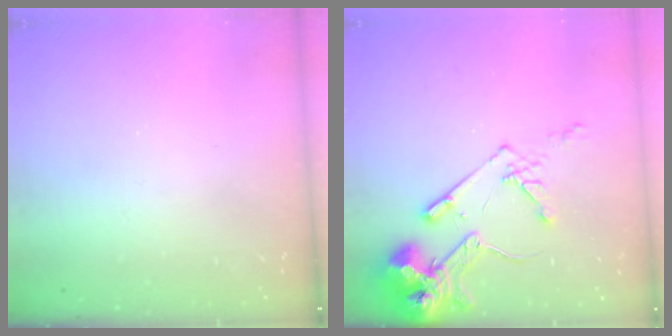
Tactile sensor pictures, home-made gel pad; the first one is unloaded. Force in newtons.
{"total": 16.5, "press": 16.3, "slide": 2.0}